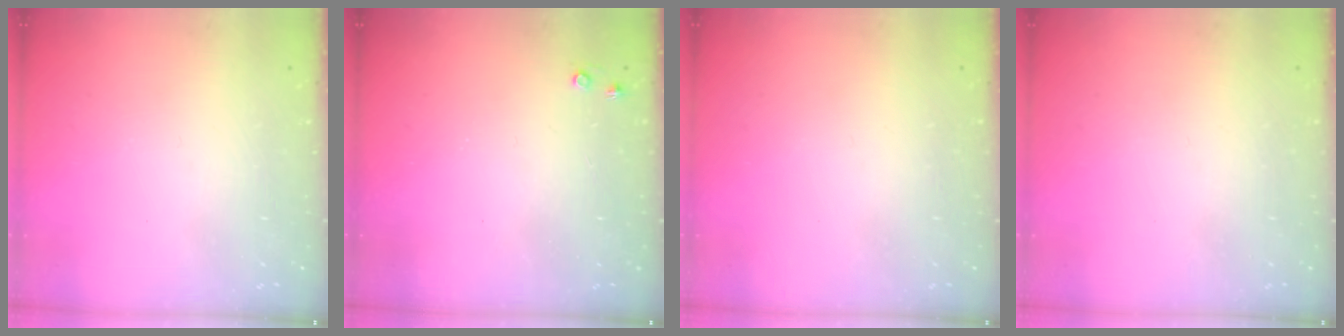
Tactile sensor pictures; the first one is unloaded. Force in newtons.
{"total": 3.4, "press": 3.4, "slide": 0.5}
{"total": 0.0}
{"total": 0.0}